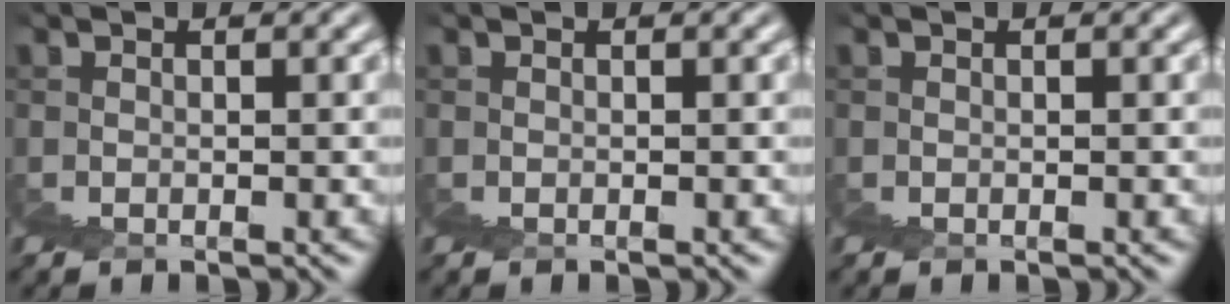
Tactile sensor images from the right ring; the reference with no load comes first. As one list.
[{"total": 0.0}, {"total": 0.0}]